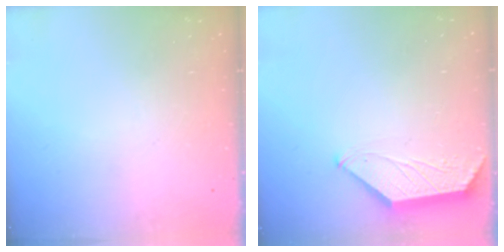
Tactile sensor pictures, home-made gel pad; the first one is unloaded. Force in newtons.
{"total": 0.9, "press": 0.9, "slide": 0.2}